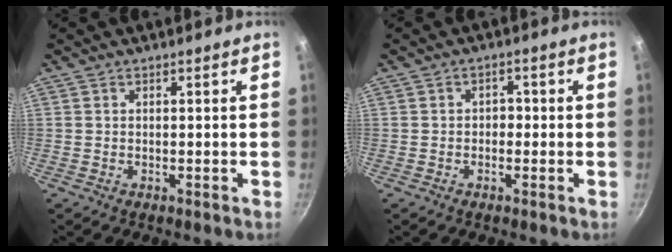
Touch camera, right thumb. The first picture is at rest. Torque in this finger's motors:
{"motor_torque": [-0.66, 0.03, 0.07, 0.48, -0.03]}